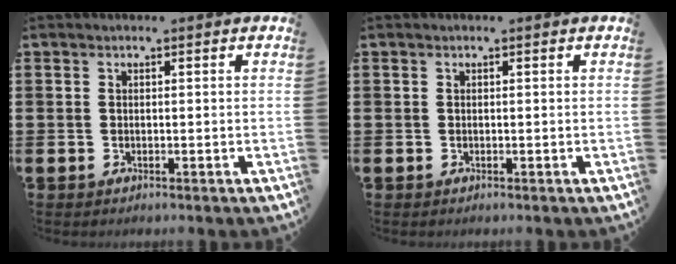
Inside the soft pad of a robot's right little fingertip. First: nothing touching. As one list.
[{"total": 0.0}]